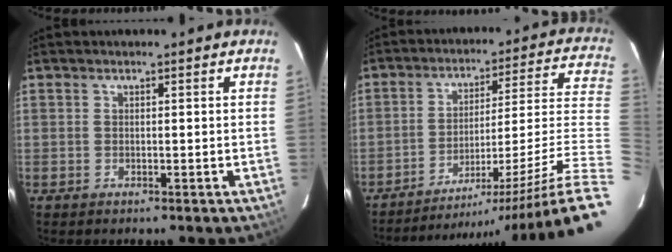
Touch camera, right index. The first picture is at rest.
{"total": 22.8, "force": [-15.6, -1.9, 16.6], "torque": [-0.196, -0.053, -0.220]}